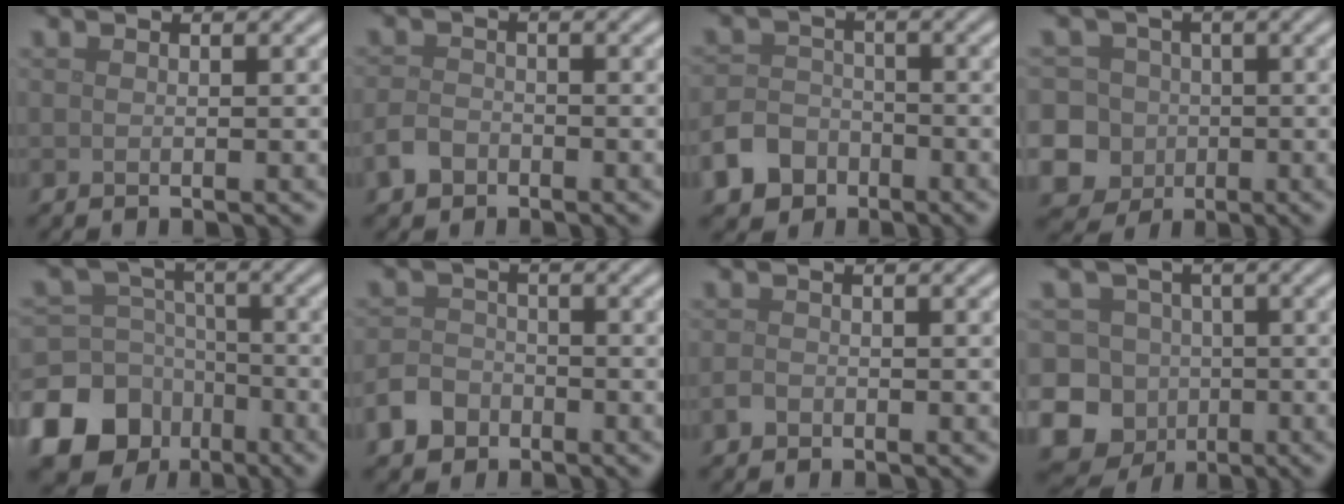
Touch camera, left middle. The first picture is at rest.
{"total": 2.2, "force": [-1.4, 1.4, 0.8], "torque": [-0.011, 0.001, -0.034]}
{"total": 5.7, "force": [-3.7, 4.1, 1.4], "torque": [-0.011, -0.009, -0.075]}
{"total": 10.4, "force": [-2.7, 9.7, 2.7], "torque": [-0.071, 0.008, -0.076]}
{"total": 13.4, "force": [-7.1, 10.7, 3.8], "torque": [-0.098, -0.051, -0.139]}
{"total": 3.7, "force": [-2.4, 2.6, 1.0], "torque": [-0.015, -0.003, -0.047]}
{"total": 1.0, "force": [-0.6, 0.7, 0.3], "torque": [-0.006, -0.001, -0.014]}
{"total": 14.4, "force": [-5.7, 12.7, 3.6], "torque": [-0.093, -0.009, -0.113]}